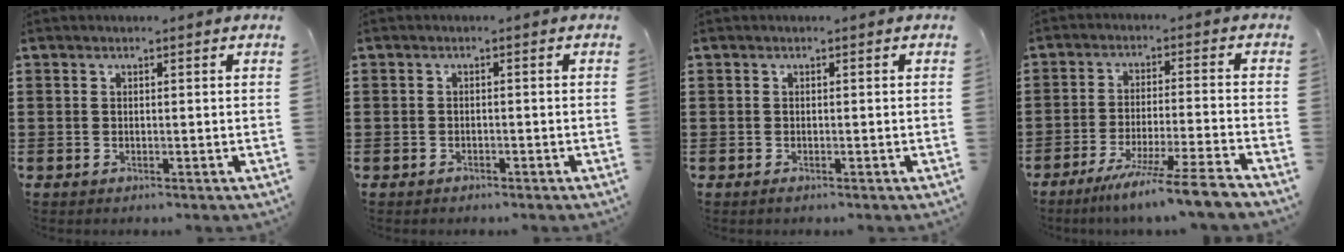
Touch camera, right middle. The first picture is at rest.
{"total": 1.1, "force": [-0.9, 0.7, 0.0], "torque": [-0.001, 0.004, -0.020]}
{"total": 0.0}
{"total": 7.7, "force": [-6.6, -1.1, 3.9], "torque": [-0.066, -0.015, -0.126]}